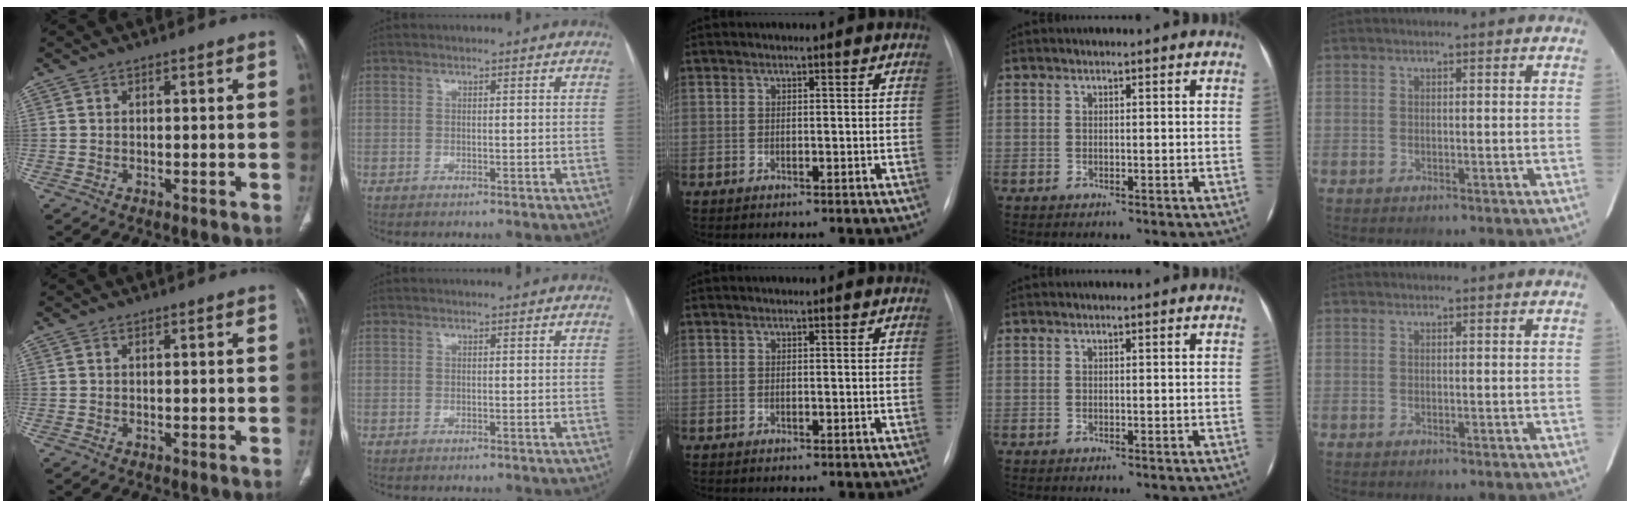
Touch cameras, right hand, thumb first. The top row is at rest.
{}